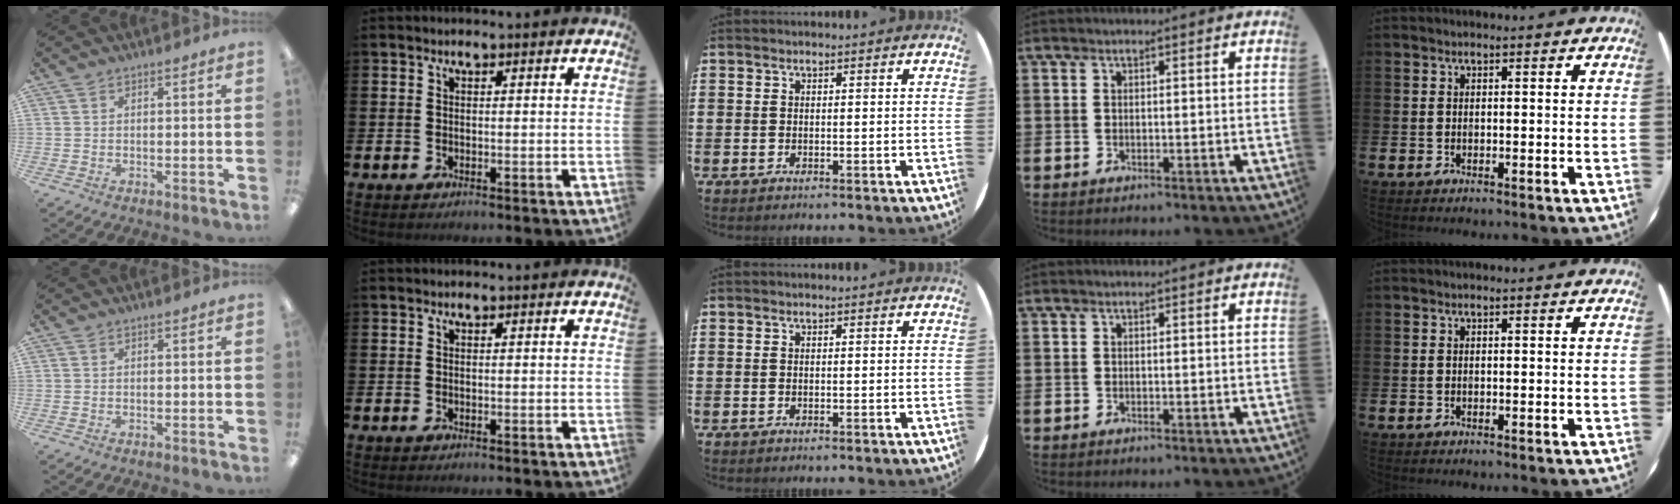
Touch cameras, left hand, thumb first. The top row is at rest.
{}